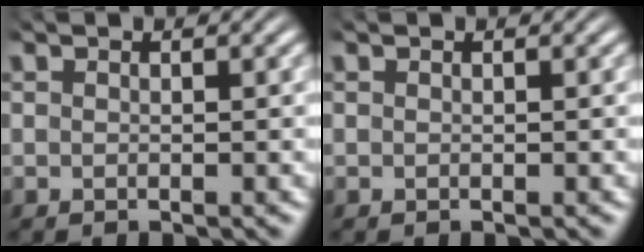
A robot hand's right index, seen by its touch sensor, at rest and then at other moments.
{"total": 0.0}